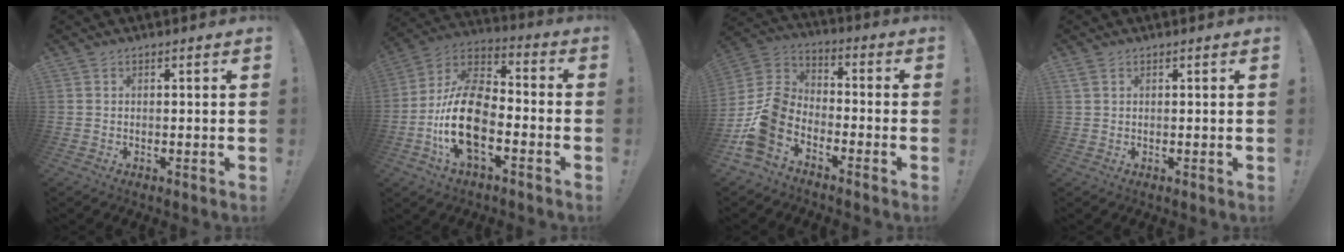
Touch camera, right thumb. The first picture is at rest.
{"total": 18.8, "force": [-6.7, 10.3, 14.2], "torque": [-0.290, 0.035, -0.107]}
{"total": 13.2, "force": [-6.9, 8.6, 7.2], "torque": [-0.142, 0.036, -0.115]}
{"total": 1.2, "force": [0.7, 0.7, 0.8], "torque": [-0.020, 0.004, 0.014]}